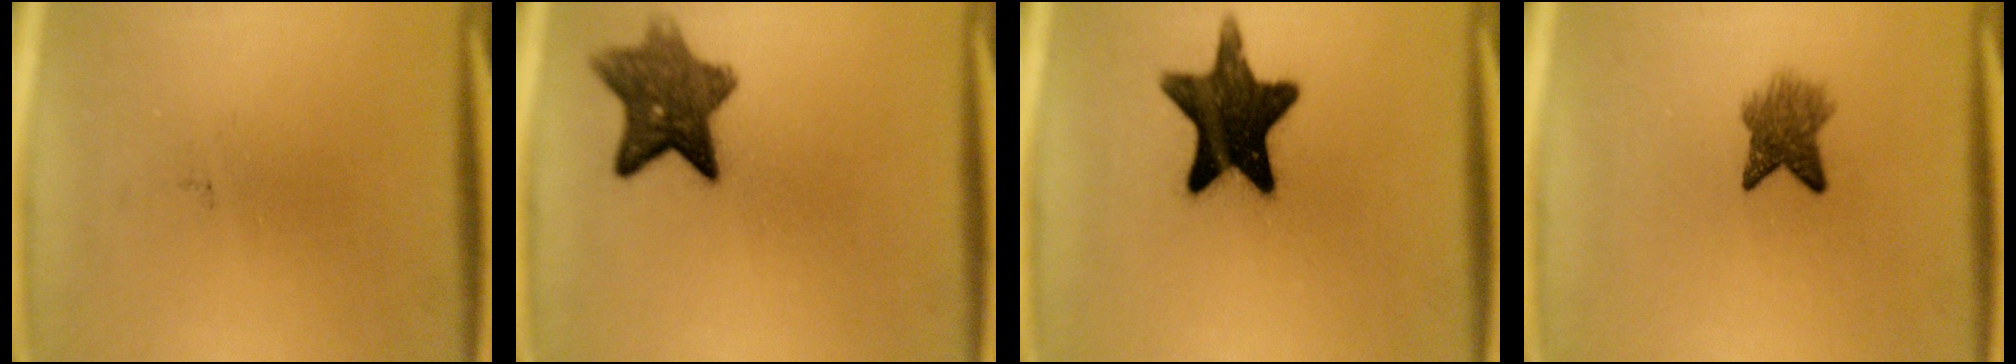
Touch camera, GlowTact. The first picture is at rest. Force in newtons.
{"total": 8.9}
{"total": 15.6}
{"total": 4.7}